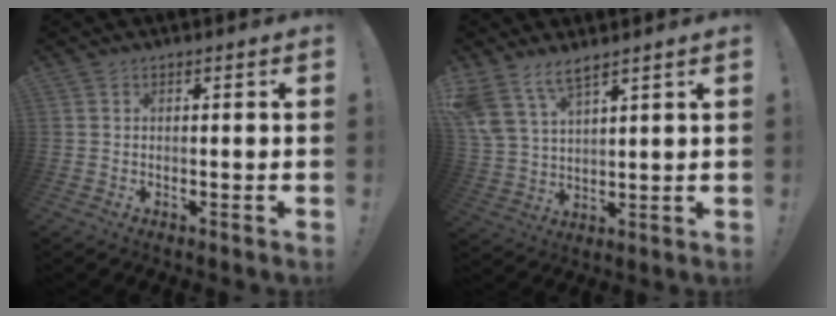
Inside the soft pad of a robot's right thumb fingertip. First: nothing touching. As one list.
[{"total": 8.1, "force": [6.4, 3.0, 4.0], "torque": [-0.086, -0.029, 0.129]}]